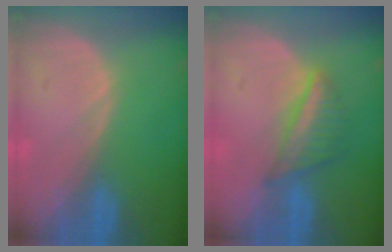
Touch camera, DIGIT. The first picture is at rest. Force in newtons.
{"total": 5.4, "press": 5.4, "slide": 0.6}